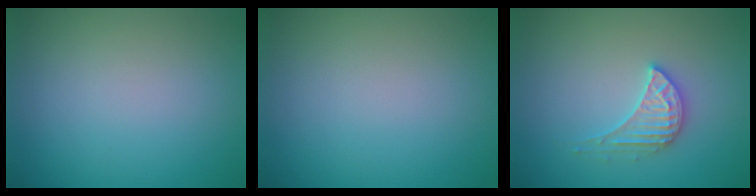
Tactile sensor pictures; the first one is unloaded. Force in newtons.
{"total": 0.0}
{"total": 3.0, "press": 2.9, "slide": 0.4}